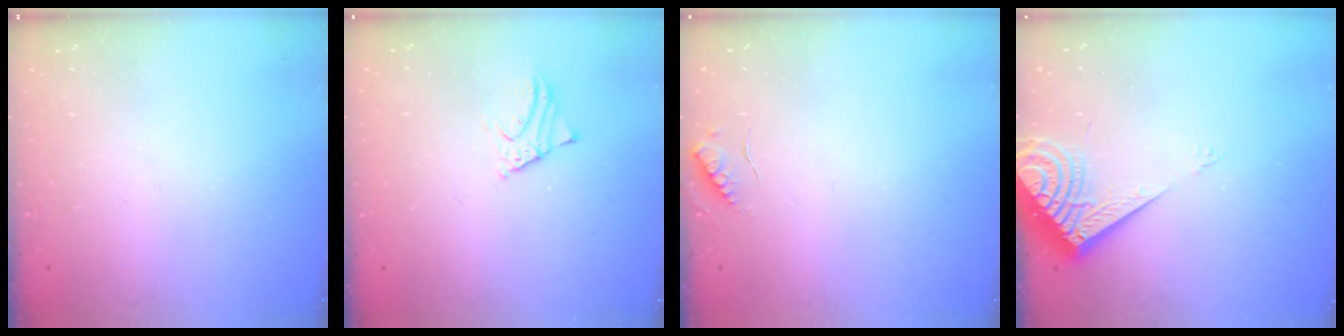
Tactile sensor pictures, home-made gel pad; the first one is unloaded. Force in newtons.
{"total": 2.5, "press": 2.5, "slide": 0.1}
{"total": 4.5, "press": 4.4, "slide": 0.4}
{"total": 8.3, "press": 8.2, "slide": 1.1}